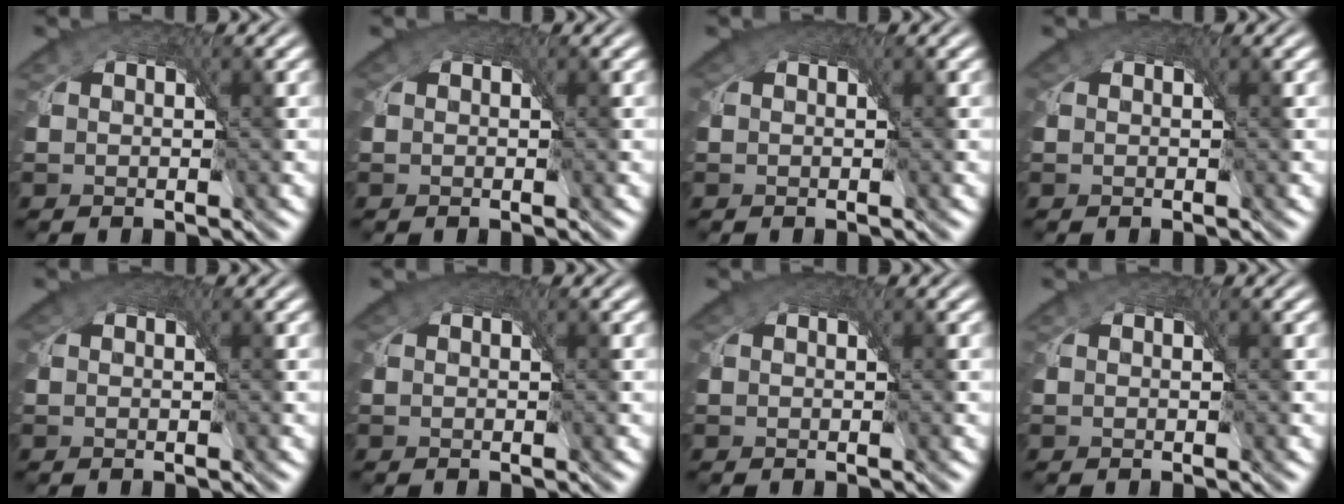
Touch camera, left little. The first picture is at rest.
{"total": 1.0, "force": [0.3, 0.9, 0.3], "torque": [-0.007, 0.000, 0.001]}
{"total": 1.8, "force": [0.7, 1.5, 0.8], "torque": [-0.017, 0.001, 0.006]}
{"total": 1.1, "force": [0.4, 0.9, 0.4], "torque": [-0.009, 0.000, 0.002]}
{"total": 1.8, "force": [0.6, 1.5, 0.8], "torque": [-0.018, 0.001, 0.005]}
{"total": 1.7, "force": [0.6, 1.4, 0.7], "torque": [-0.017, 0.001, 0.005]}
{"total": 1.3, "force": [0.4, 1.2, 0.5], "torque": [-0.013, -0.001, 0.002]}
{"total": 0.0}